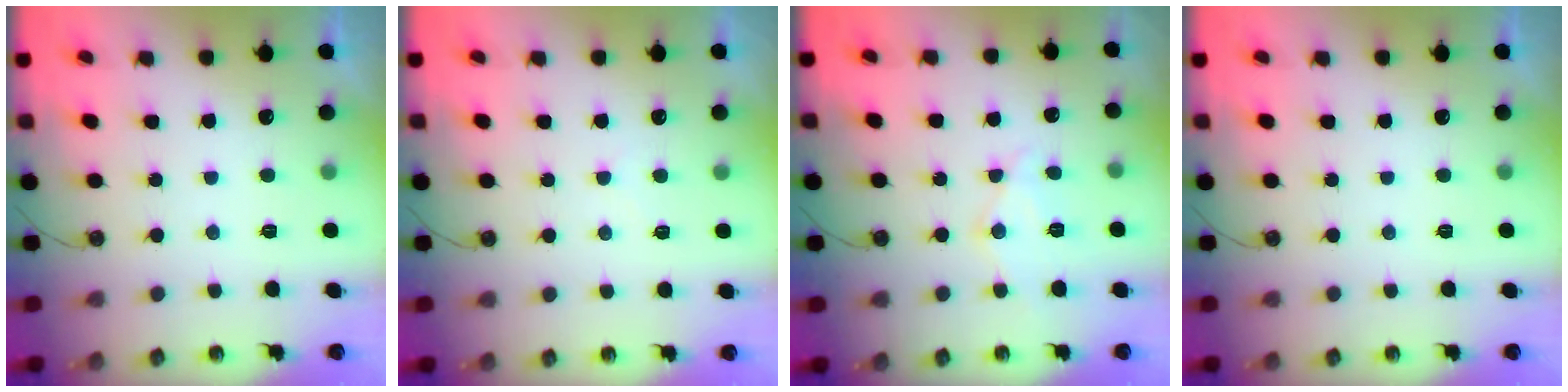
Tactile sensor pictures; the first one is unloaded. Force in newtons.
{"total": 2.9, "press": 2.9, "slide": 0.5}
{"total": 11.3, "press": 11.3, "slide": 1.1}
{"total": 0.0}